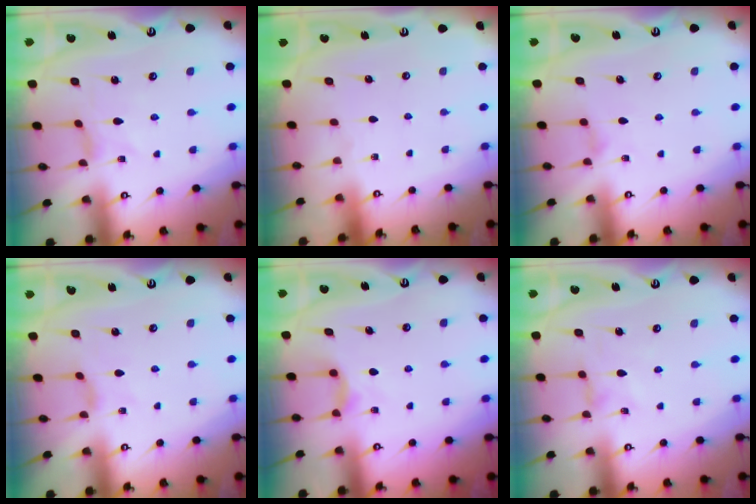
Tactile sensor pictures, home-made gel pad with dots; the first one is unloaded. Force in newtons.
{"total": 0.0}
{"total": 0.0}
{"total": 1.5, "press": 1.4, "slide": 0.4}
{"total": 4.5, "press": 4.4, "slide": 0.5}
{"total": 0.0}